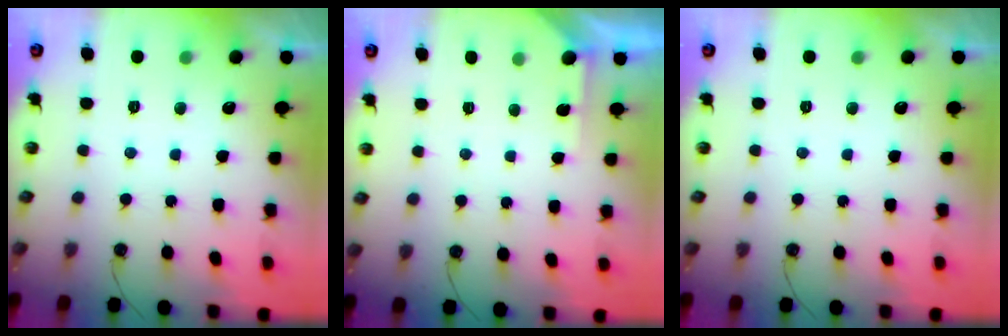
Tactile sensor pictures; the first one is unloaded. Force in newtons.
{"total": 2.8, "press": 2.8, "slide": 0.2}
{"total": 0.0}